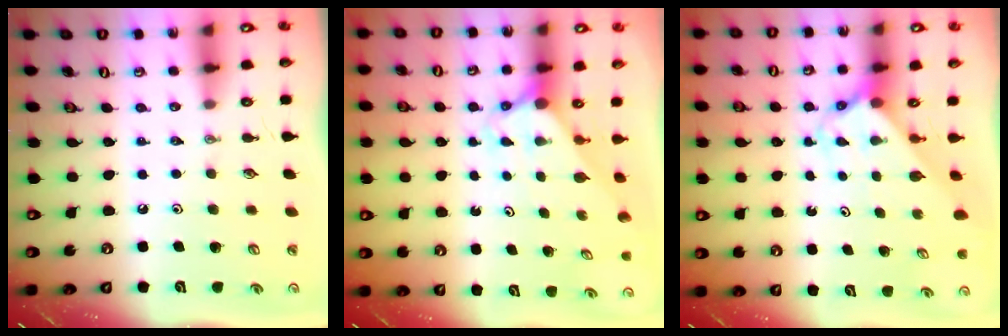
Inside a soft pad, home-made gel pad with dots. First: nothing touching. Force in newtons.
{"total": 2.5, "press": 2.5, "slide": 0.3}
{"total": 2.2, "press": 2.2, "slide": 0.1}